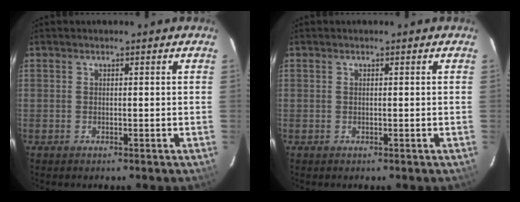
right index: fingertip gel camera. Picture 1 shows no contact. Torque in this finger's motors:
{"motor_torque": [-0.24, 0.14, 0.03, 0.01]}